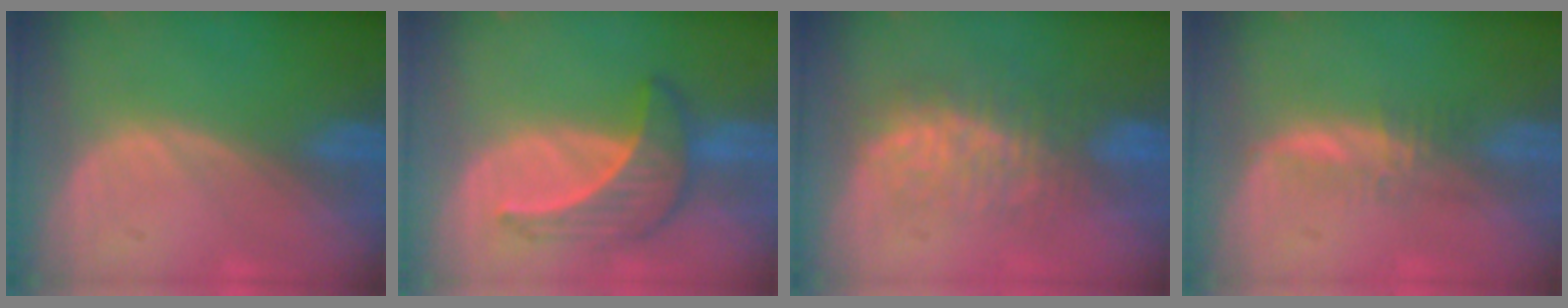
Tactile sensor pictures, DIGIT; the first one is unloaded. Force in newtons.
{"total": 6.6, "press": 6.5, "slide": 1.2}
{"total": 7.9, "press": 7.6, "slide": 2.3}
{"total": 2.3, "press": 2.2, "slide": 0.6}